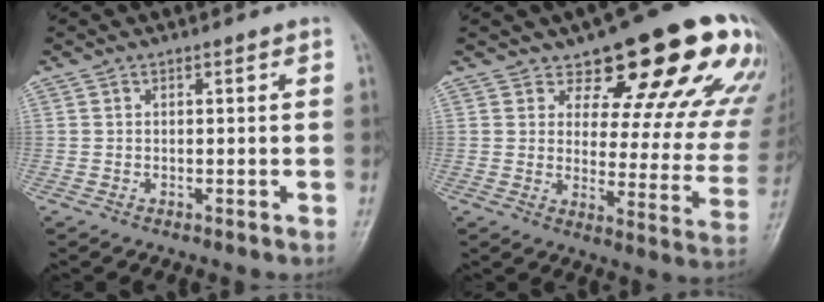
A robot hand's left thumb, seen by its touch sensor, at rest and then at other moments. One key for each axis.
{"total": 21.2, "fx": 14.1, "fy": 8.6, "fz": 13.2, "tx": -0.120, "ty": -0.076, "tz": 0.175}